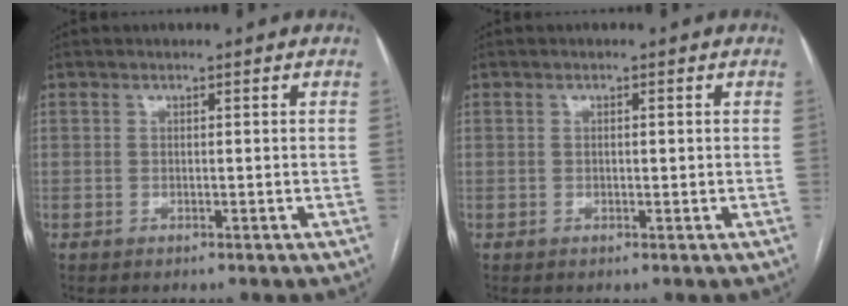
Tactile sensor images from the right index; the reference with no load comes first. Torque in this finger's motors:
{"motor_torque": [0.05, 0.15, -0.04, -0.01]}